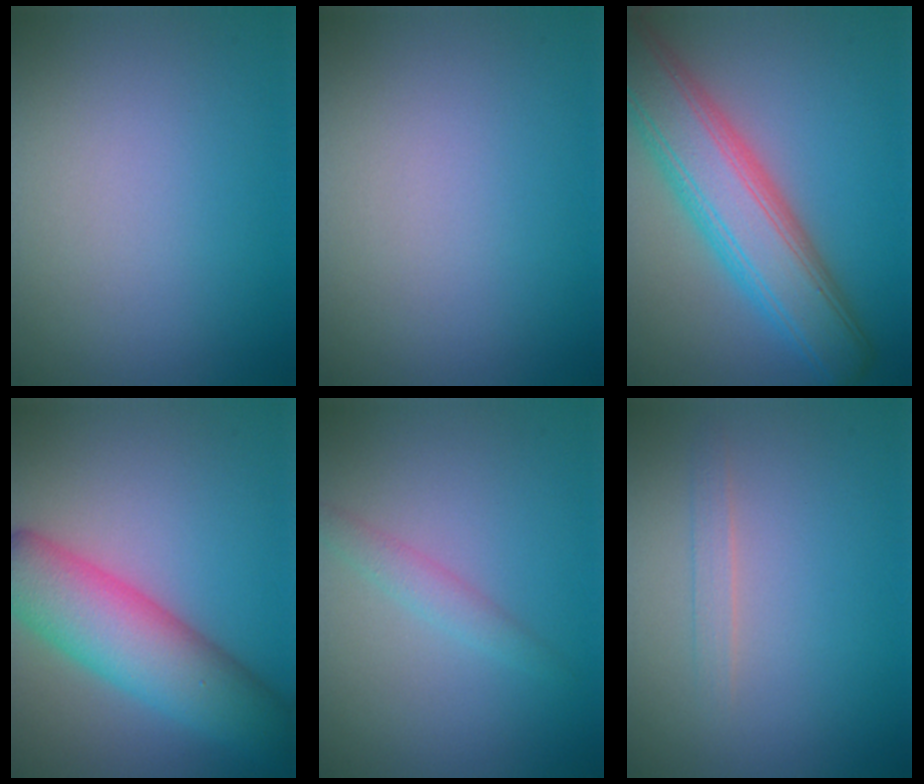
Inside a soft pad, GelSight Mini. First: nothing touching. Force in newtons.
{"total": 0.0}
{"total": 8.8, "press": 8.8, "slide": 0.5}
{"total": 8.3, "press": 8.3, "slide": 0.0}
{"total": 1.5, "press": 1.5, "slide": 0.0}
{"total": 1.1, "press": 1.1, "slide": 0.1}